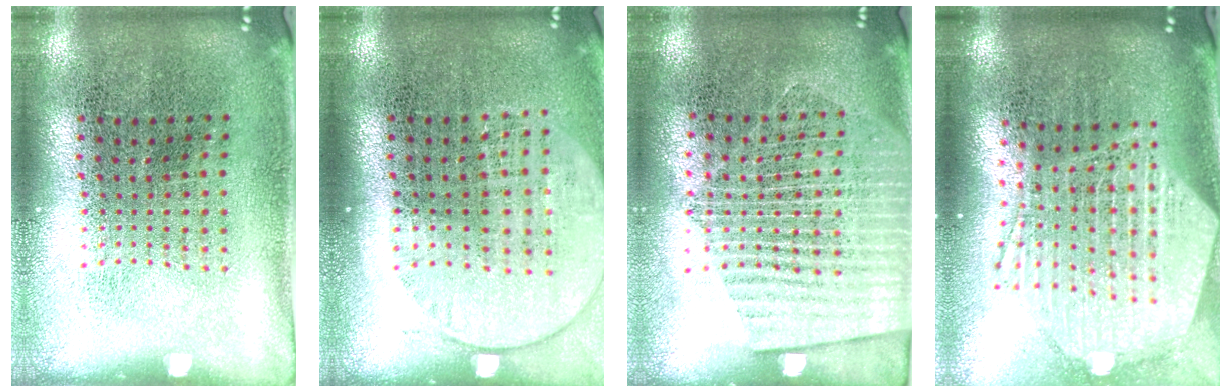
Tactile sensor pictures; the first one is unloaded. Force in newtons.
{"total": 1.5, "press": 1.3, "slide": 0.7}
{"total": 1.8, "press": 1.6, "slide": 0.8}
{"total": 2.8, "press": 2.2, "slide": 1.7}